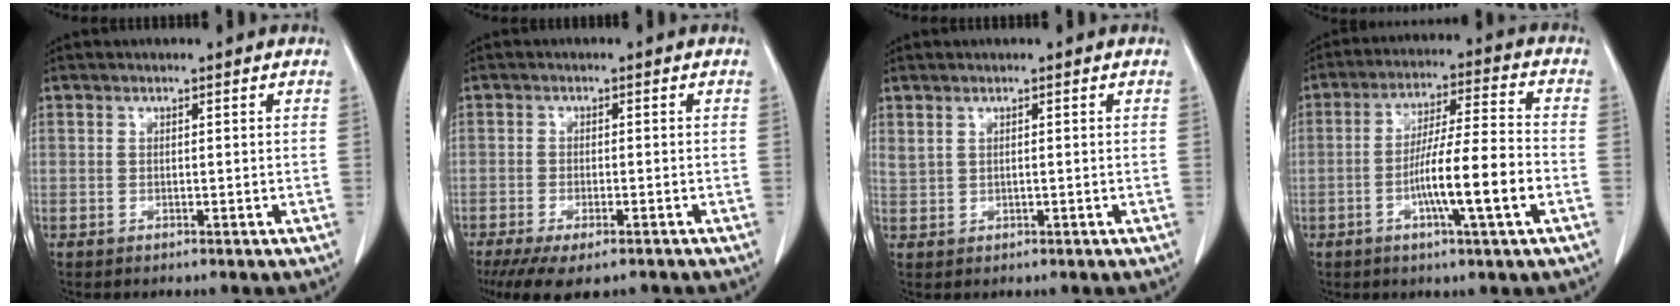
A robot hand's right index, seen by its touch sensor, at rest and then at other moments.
{"total": 9.3, "force": [-7.0, 2.7, 5.5], "torque": [-0.081, -0.013, -0.105]}
{"total": 1.7, "force": [0.9, 0.7, 1.2], "torque": [-0.036, 0.006, 0.027]}
{"total": 11.7, "force": [-3.5, 0.1, 11.1], "torque": [-0.194, 0.001, -0.064]}